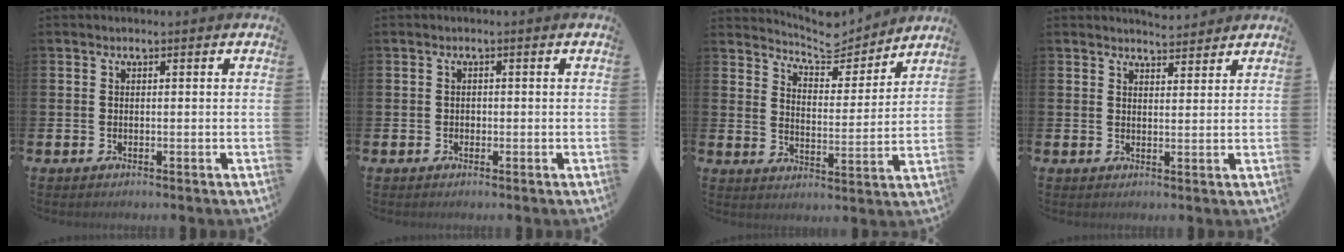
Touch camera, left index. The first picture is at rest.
{"total": 0.6, "force": [-0.1, 0.6, 0.1], "torque": [-0.002, 0.005, -0.005]}
{"total": 6.5, "force": [6.1, 1.8, 1.4], "torque": [-0.045, -0.044, 0.102]}
{"total": 3.8, "force": [3.7, 0.3, -0.1], "torque": [0.003, -0.024, 0.067]}